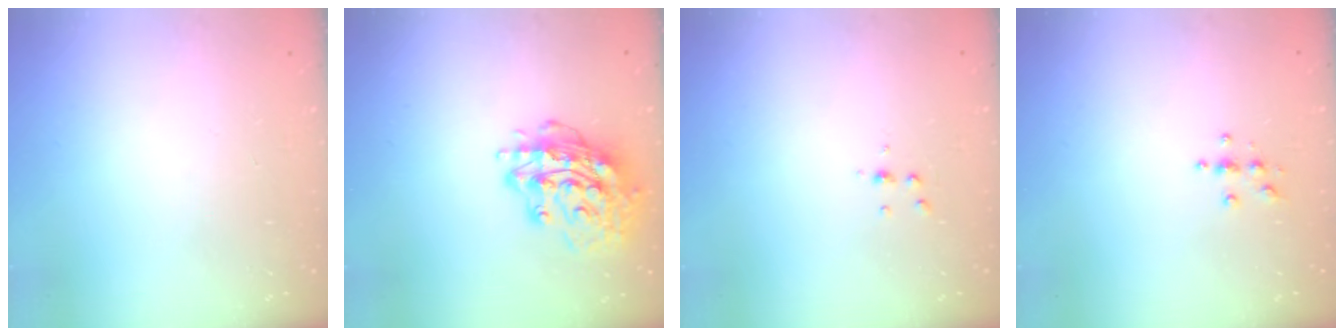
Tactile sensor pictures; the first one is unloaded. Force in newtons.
{"total": 15.5, "press": 15.5, "slide": 1.5}
{"total": 3.8, "press": 3.8, "slide": 0.4}
{"total": 3.9, "press": 3.8, "slide": 0.4}